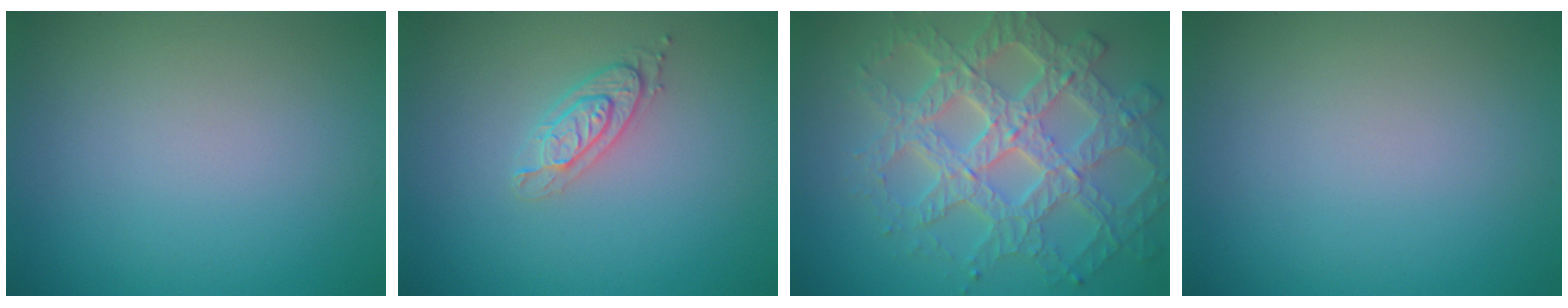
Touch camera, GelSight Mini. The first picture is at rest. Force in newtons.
{"total": 2.0, "press": 1.9, "slide": 0.4}
{"total": 6.9, "press": 6.0, "slide": 3.4}
{"total": 0.0}